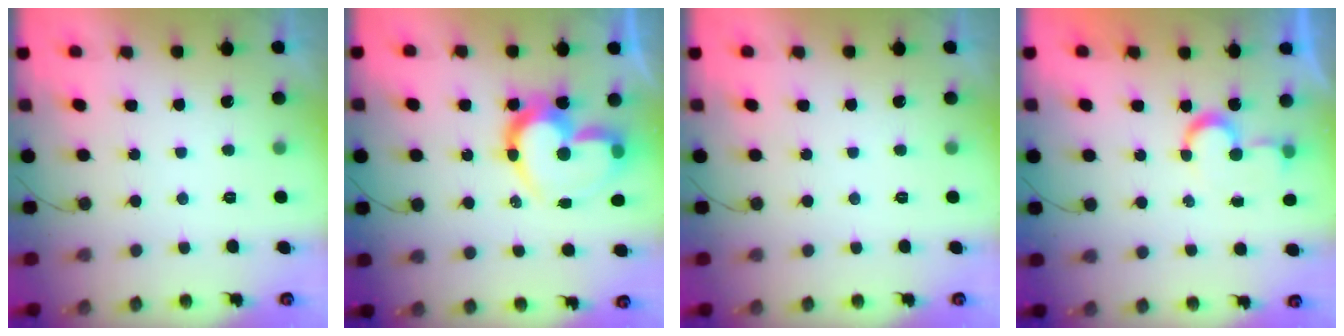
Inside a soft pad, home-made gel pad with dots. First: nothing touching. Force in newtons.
{"total": 18.3, "press": 18.2, "slide": 1.4}
{"total": 0.0}
{"total": 5.6, "press": 5.5, "slide": 0.4}